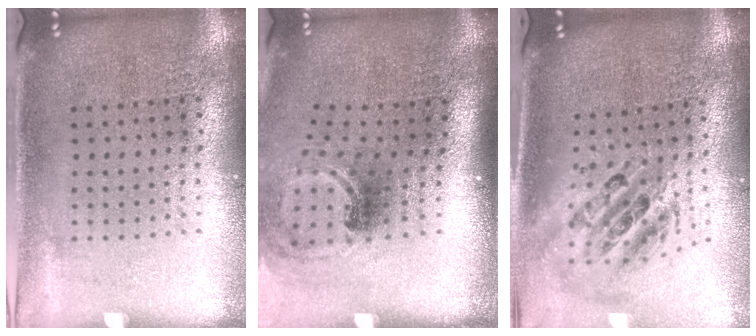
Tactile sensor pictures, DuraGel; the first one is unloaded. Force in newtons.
{"total": 1.6, "press": 1.2, "slide": 1.1}
{"total": 2.2, "press": 1.7, "slide": 1.4}